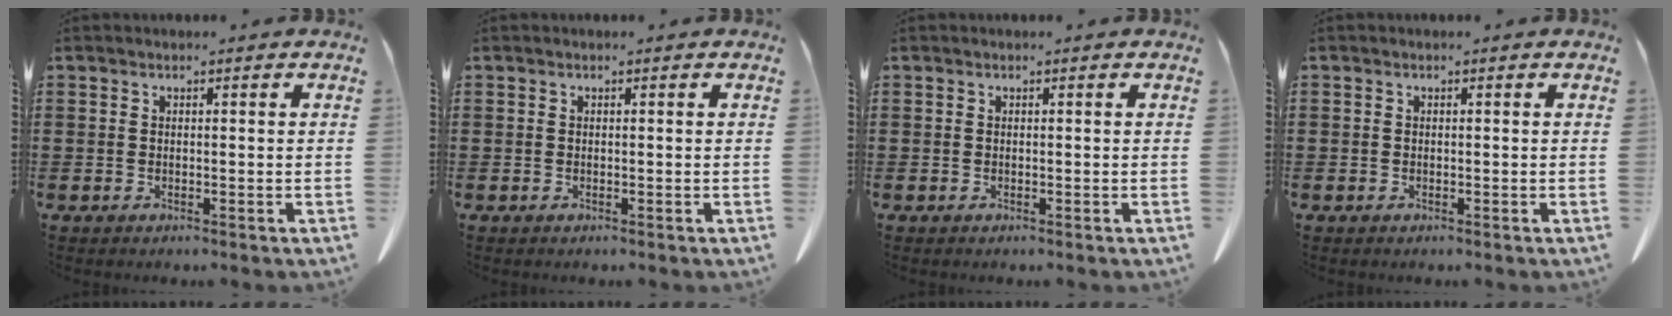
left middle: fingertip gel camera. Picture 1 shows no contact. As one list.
[{"total": 0.0}, {"total": 0.0}, {"total": 0.5, "force": [-0.1, 0.5, 0.1], "torque": [-0.003, 0.003, -0.003]}]